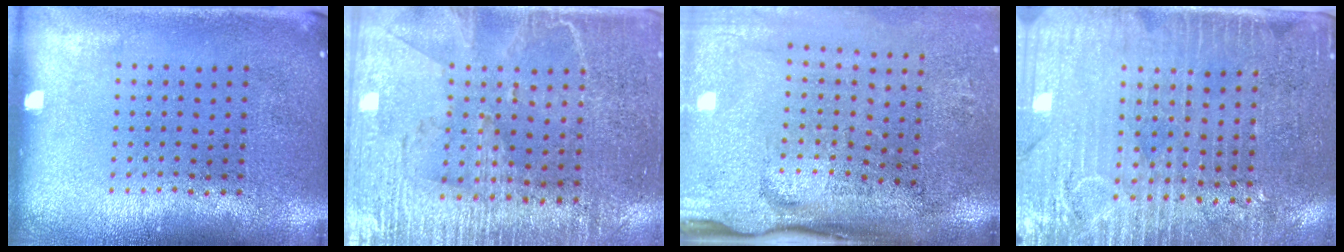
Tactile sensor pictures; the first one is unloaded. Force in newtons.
{"total": 3.4, "press": 3.0, "slide": 1.5}
{"total": 4.4, "press": 3.6, "slide": 2.6}
{"total": 3.6, "press": 3.2, "slide": 1.8}